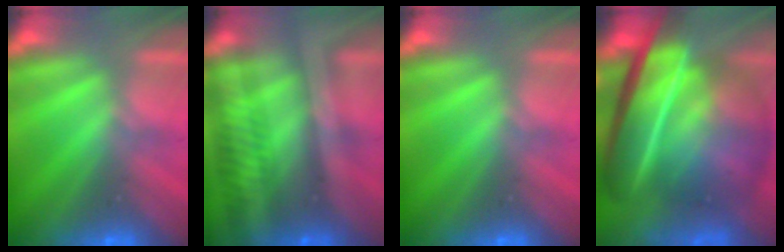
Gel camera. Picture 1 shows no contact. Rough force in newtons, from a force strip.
{"total": 2.4}
{"total": 0.0}
{"total": 7.1}